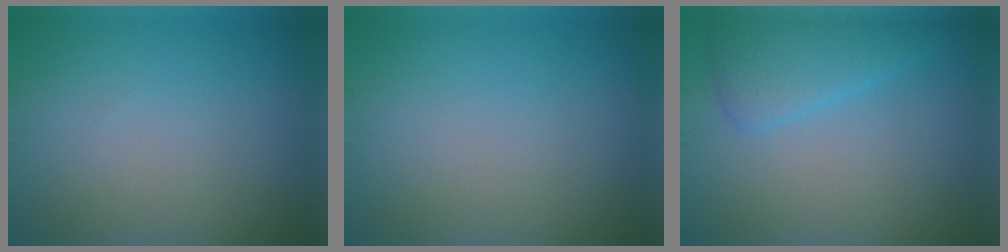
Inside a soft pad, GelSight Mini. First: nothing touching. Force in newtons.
{"total": 0.0}
{"total": 3.5, "press": 3.5, "slide": 0.1}